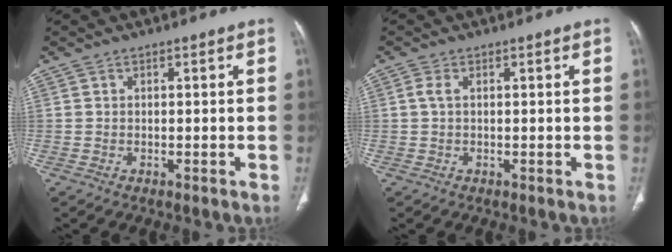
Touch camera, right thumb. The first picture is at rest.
{"total": 1.2, "force": [0.3, 0.6, 1.1], "torque": [-0.033, 0.004, 0.005]}